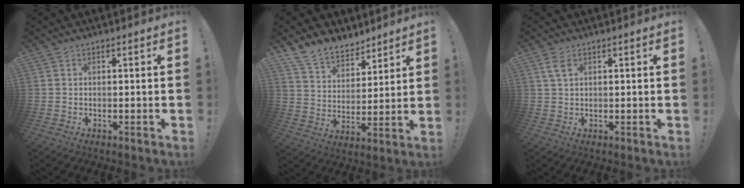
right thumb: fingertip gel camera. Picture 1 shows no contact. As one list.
[{"total": 11.2, "force": [9.2, 5.8, 2.8], "torque": [-0.064, -0.069, 0.183]}, {"total": 3.6, "force": [1.7, 1.7, 2.7], "torque": [-0.049, -0.001, 0.031]}]